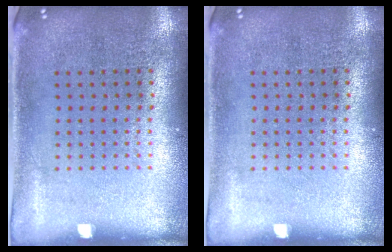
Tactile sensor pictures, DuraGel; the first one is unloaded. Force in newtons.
{"total": 0.0}